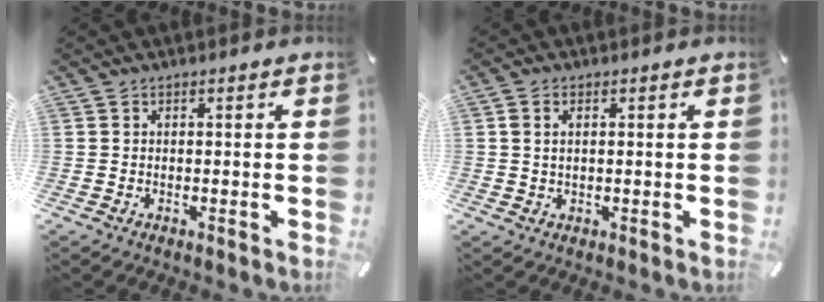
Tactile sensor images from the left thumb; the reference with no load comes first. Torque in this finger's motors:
{"motor_torque": [0.03, -0.13, 0.25, 0.00, 0.01]}